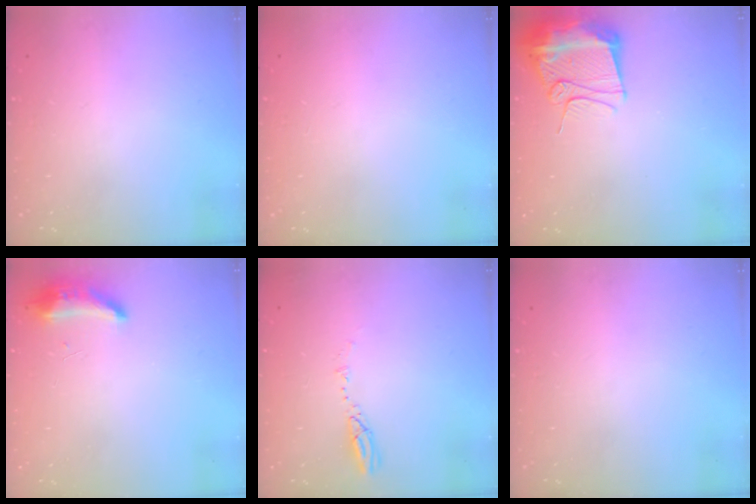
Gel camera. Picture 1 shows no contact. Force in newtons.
{"total": 0.0}
{"total": 13.4, "press": 13.4, "slide": 1.3}
{"total": 8.5, "press": 8.3, "slide": 2.0}
{"total": 5.2, "press": 5.2, "slide": 0.4}
{"total": 0.0}